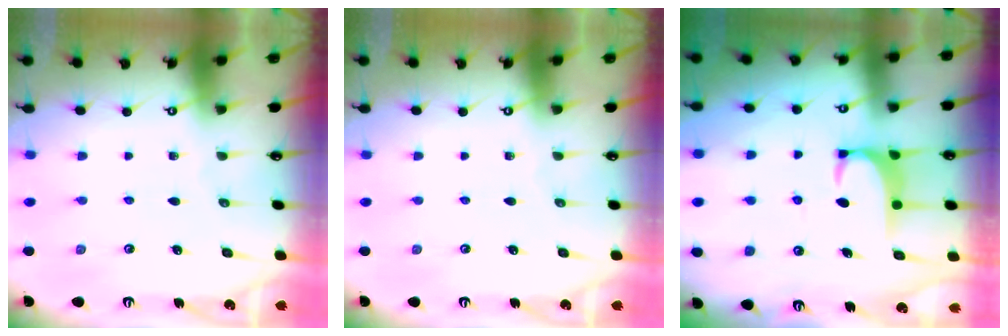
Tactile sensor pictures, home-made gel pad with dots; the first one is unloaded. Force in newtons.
{"total": 0.0}
{"total": 2.0, "press": 1.9, "slide": 0.6}